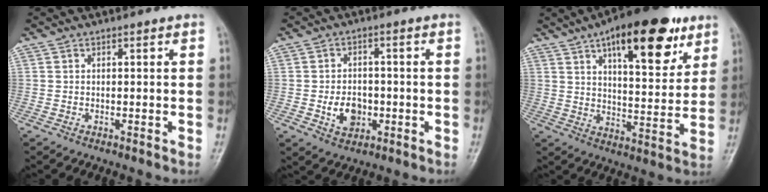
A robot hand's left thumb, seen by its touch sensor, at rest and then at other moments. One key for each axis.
{"total": 6.3, "fx": -1.5, "fy": 4.6, "fz": 3.9, "tx": -0.045, "ty": 0.008, "tz": -0.021}
{"total": 20.5, "fx": 11.2, "fy": 8.0, "fz": 15.1, "tx": -0.187, "ty": -0.036, "tz": 0.170}